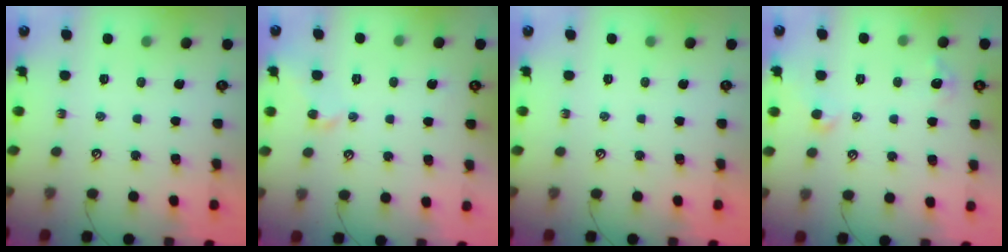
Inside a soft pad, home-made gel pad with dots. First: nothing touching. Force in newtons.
{"total": 1.6, "press": 1.5, "slide": 0.6}
{"total": 0.0}
{"total": 2.6, "press": 2.5, "slide": 0.6}